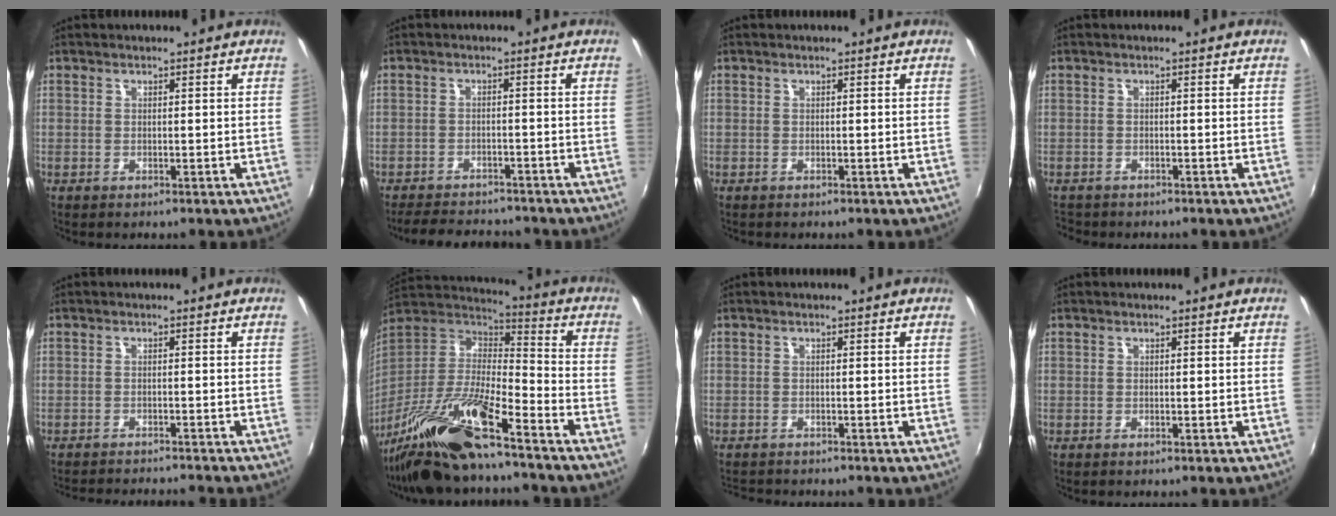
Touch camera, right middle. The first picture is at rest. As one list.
[{"total": 9.8, "force": [-8.9, 2.8, 3.2], "torque": [-0.084, 0.000, -0.129]}, {"total": 0.0}, {"total": 2.6, "force": [-2.4, 1.0, 0.5], "torque": [-0.018, -0.010, -0.042]}, {"total": 8.4, "force": [-7.9, 0.5, 3.0], "torque": [-0.069, -0.011, -0.115]}, {"total": 19.7, "force": [-14.2, 3.7, 13.2], "torque": [-0.255, -0.018, -0.272]}, {"total": 3.2, "force": [-3.0, 0.6, 0.7], "torque": [-0.025, -0.014, -0.052]}, {"total": 0.0}]